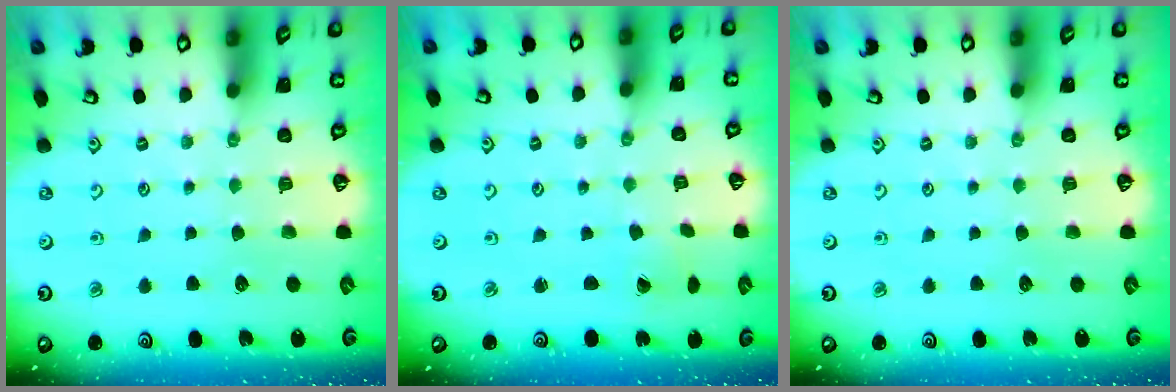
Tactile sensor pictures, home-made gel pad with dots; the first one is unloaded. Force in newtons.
{"total": 0.9, "press": 0.7, "slide": 0.5}
{"total": 0.0}